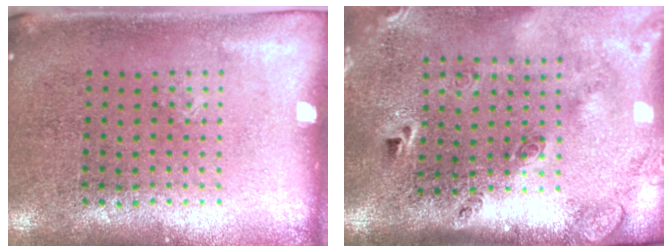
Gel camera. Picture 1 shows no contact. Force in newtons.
{"total": 3.0, "press": 2.0, "slide": 2.2}